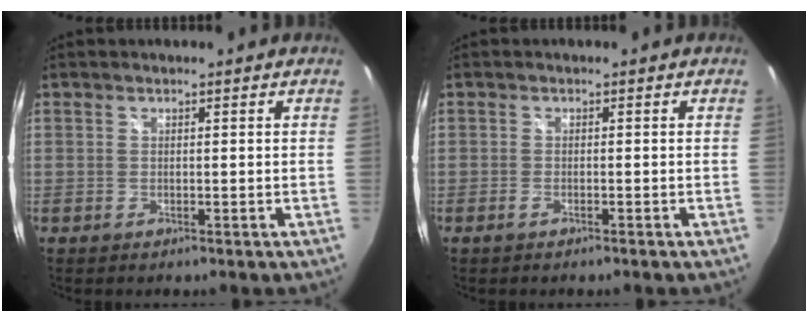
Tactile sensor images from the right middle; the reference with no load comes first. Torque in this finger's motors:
{"motor_torque": [-0.15, -0.16, -0.01, -0.01]}